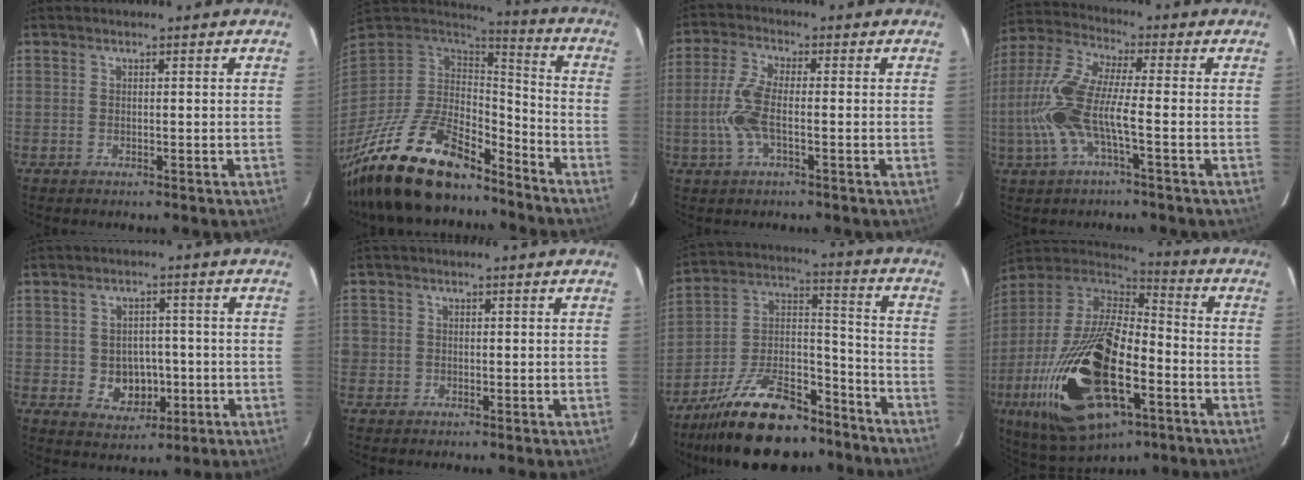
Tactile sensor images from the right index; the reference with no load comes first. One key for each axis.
{"total": 24.3, "fx": -18.0, "fy": 8.5, "fz": 13.9, "tx": -0.280, "ty": -0.034, "tz": -0.309}
{"total": 7.7, "fx": -1.5, "fy": 2.5, "fz": 7.1, "tx": -0.159, "ty": 0.003, "tz": -0.033}
{"total": 13.2, "fx": -3.1, "fy": 2.8, "fz": 12.5, "tx": -0.271, "ty": 0.000, "tz": -0.062}
{"total": 6.8, "fx": -1.3, "fy": 5.8, "fz": 3.3, "tx": -0.070, "ty": 0.008, "tz": -0.001}
{"total": 2.3, "fx": -0.4, "fy": 2.3, "fz": 0.3, "tx": -0.007, "ty": 0.001, "tz": -0.008}
{"total": 22.9, "fx": -16.7, "fy": 10.0, "fz": 12.2, "tx": -0.232, "ty": 0.028, "tz": -0.259}
{"total": 29.9, "fx": -11.1, "fy": 13.6, "fz": 24.2, "tx": -0.497, "ty": -0.048, "tz": -0.186}